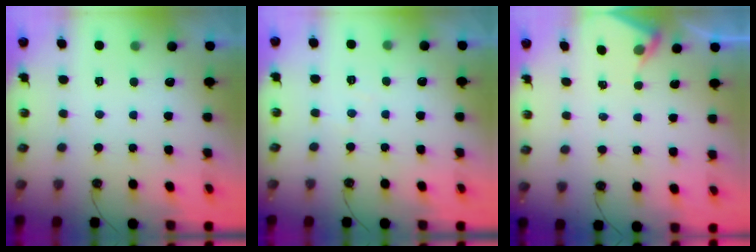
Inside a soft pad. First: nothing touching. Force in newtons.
{"total": 4.0, "press": 3.9, "slide": 0.7}
{"total": 3.3, "press": 3.3, "slide": 0.5}